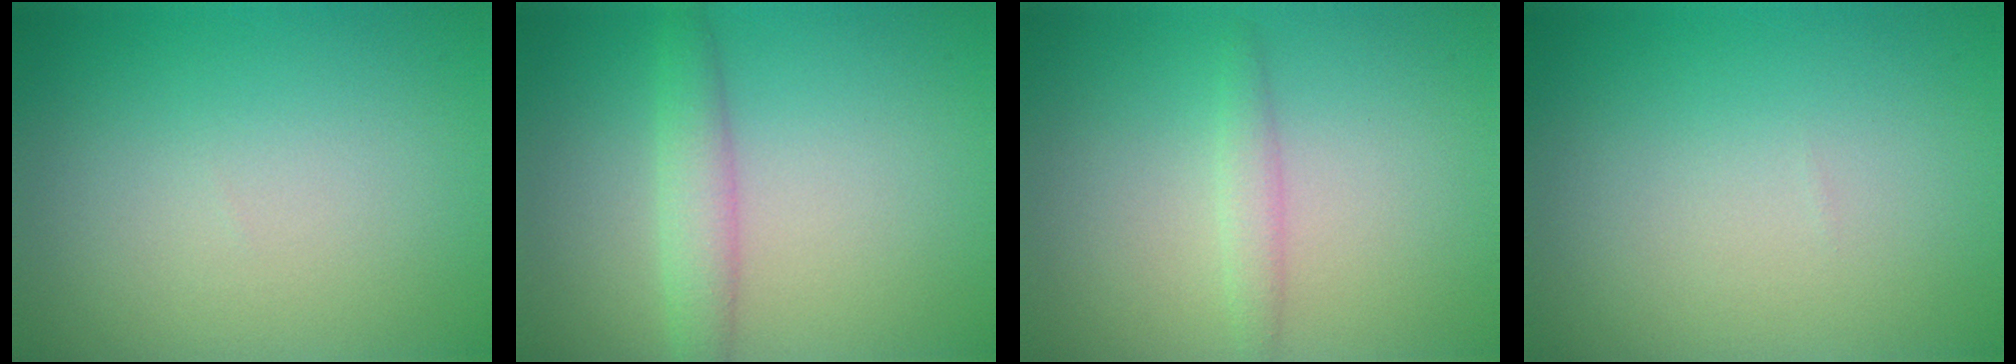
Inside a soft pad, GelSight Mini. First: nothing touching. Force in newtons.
{"total": 2.5, "press": 2.5, "slide": 0.1}
{"total": 1.4, "press": 1.4, "slide": 0.0}
{"total": 0.0}